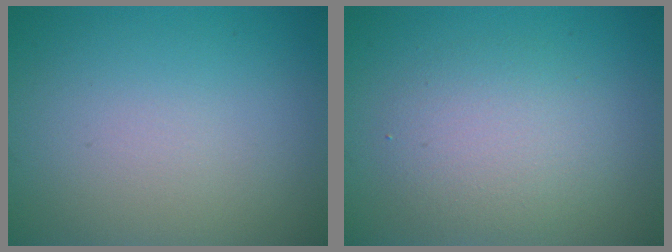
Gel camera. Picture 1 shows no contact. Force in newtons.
{"total": 3.5, "press": 3.5, "slide": 0.1}